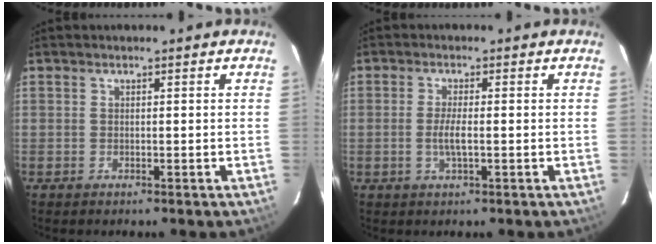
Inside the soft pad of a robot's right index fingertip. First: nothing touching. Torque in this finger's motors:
{"motor_torque": [0.69, -0.30, 0.41, 0.09]}